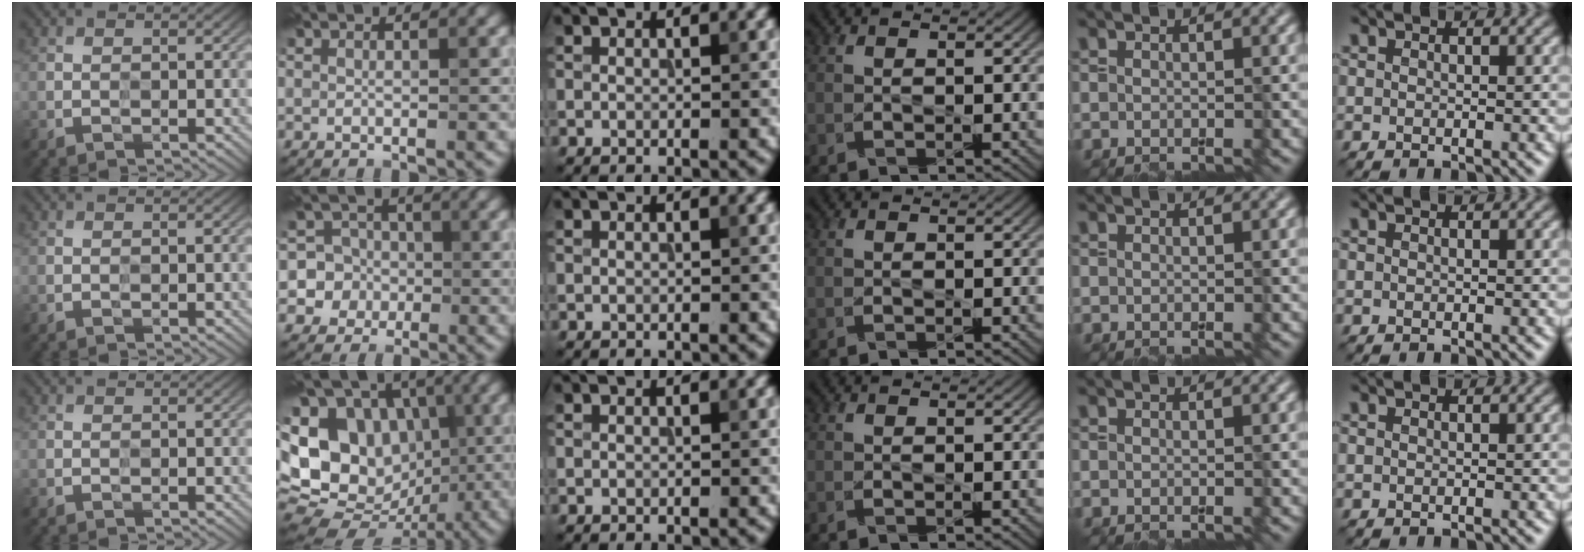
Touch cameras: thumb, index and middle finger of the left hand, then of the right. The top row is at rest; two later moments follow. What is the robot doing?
{"motion": "wipe", "object": "paper plate"}